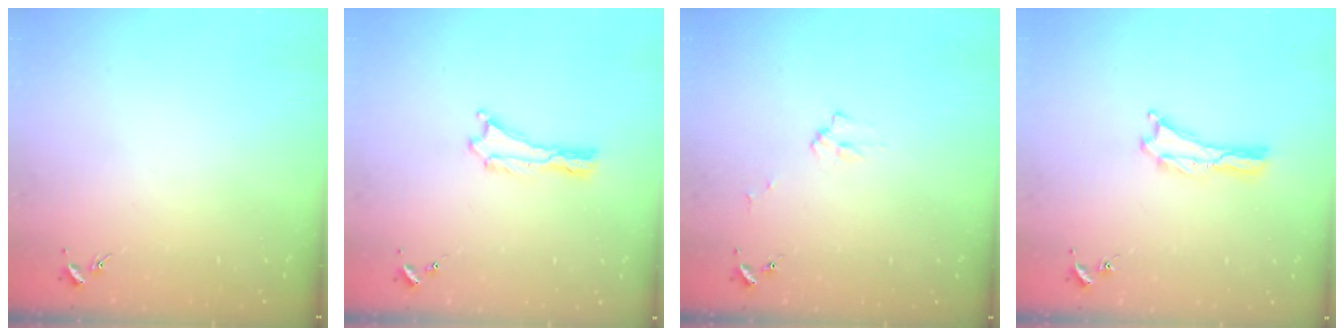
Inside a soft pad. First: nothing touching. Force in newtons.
{"total": 0.0}
{"total": 2.2, "press": 2.2, "slide": 0.3}
{"total": 0.0}